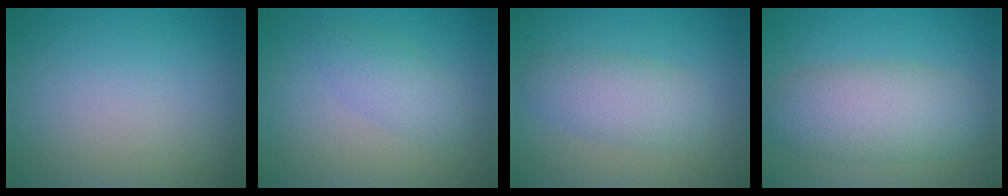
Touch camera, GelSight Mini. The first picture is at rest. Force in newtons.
{"total": 2.2, "press": 2.2, "slide": 0.1}
{"total": 3.3, "press": 3.3, "slide": 0.1}
{"total": 5.7, "press": 5.7, "slide": 0.1}